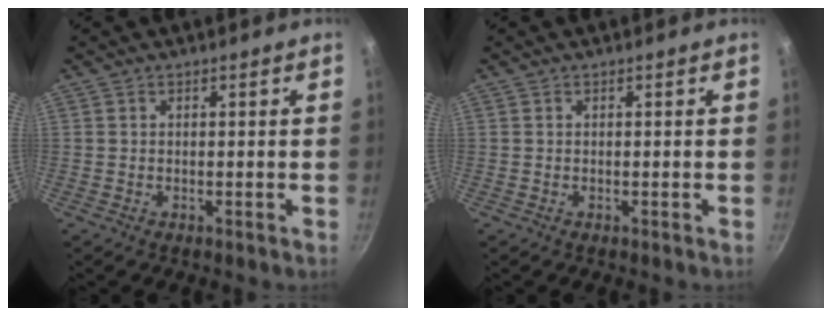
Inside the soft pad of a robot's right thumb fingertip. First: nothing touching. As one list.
[{"total": 0.0}]